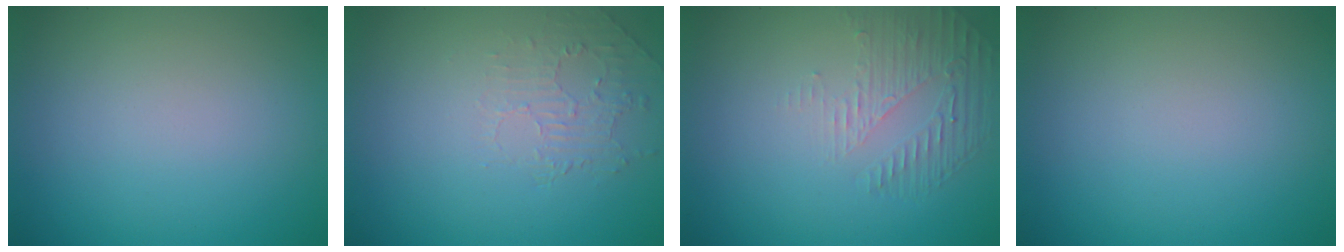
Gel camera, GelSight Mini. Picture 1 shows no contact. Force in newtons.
{"total": 1.9, "press": 0.3, "slide": 1.9}
{"total": 1.7, "press": 0.8, "slide": 1.5}
{"total": 0.0}